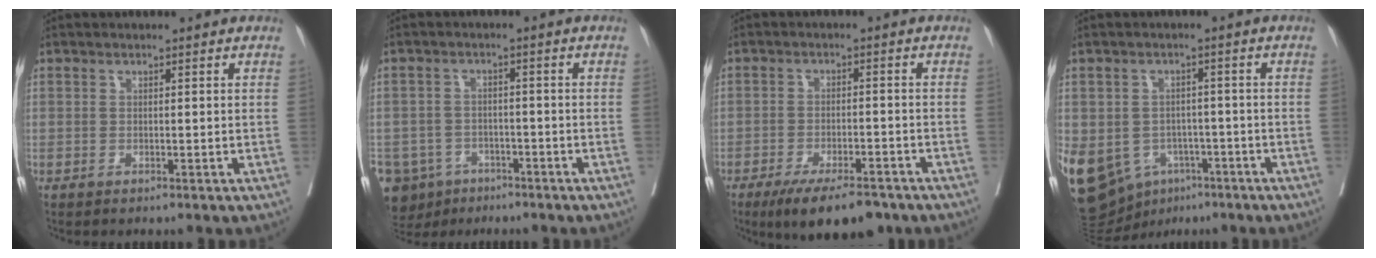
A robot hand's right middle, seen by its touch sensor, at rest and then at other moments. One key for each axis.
{"total": 11.5, "fx": -7.0, "fy": 8.6, "fz": 3.0, "tx": -0.084, "ty": -0.001, "tz": -0.100}
{"total": 10.2, "fx": -7.7, "fy": 3.0, "fz": 6.0, "tx": -0.087, "ty": -0.010, "tz": -0.122}
{"total": 23.4, "fx": -9.9, "fy": 18.1, "fz": 11.1, "tx": -0.335, "ty": -0.013, "tz": -0.135}